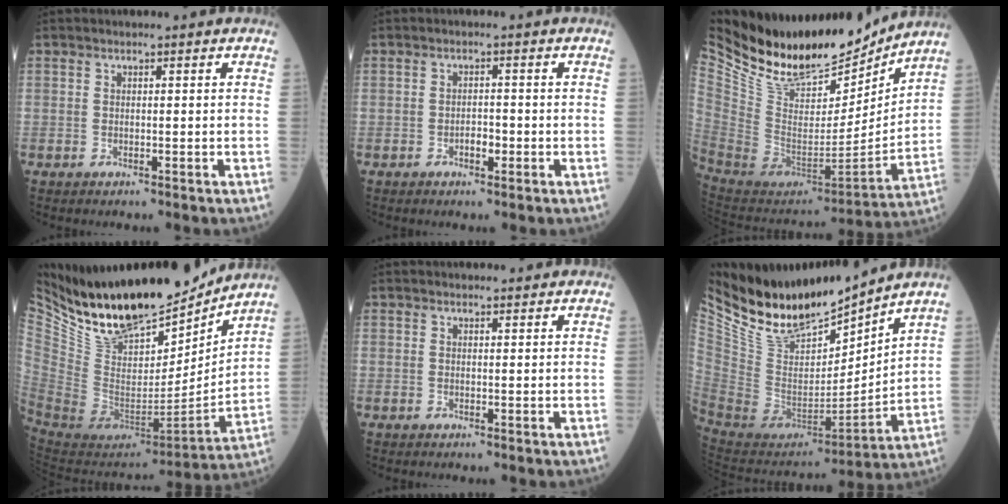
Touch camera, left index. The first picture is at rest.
{"total": 1.8, "force": [-0.8, 0.8, 1.4], "torque": [-0.021, 0.004, -0.013]}
{"total": 26.1, "force": [22.3, 7.7, 11.2], "torque": [-0.228, -0.024, 0.374]}
{"total": 22.1, "force": [19.5, 6.4, 8.3], "torque": [-0.158, -0.038, 0.338]}
{"total": 2.5, "force": [2.3, 0.7, 0.6], "torque": [-0.009, 0.013, 0.027]}
{"total": 17.8, "force": [15.9, 3.5, 7.0], "torque": [-0.143, -0.015, 0.309]}